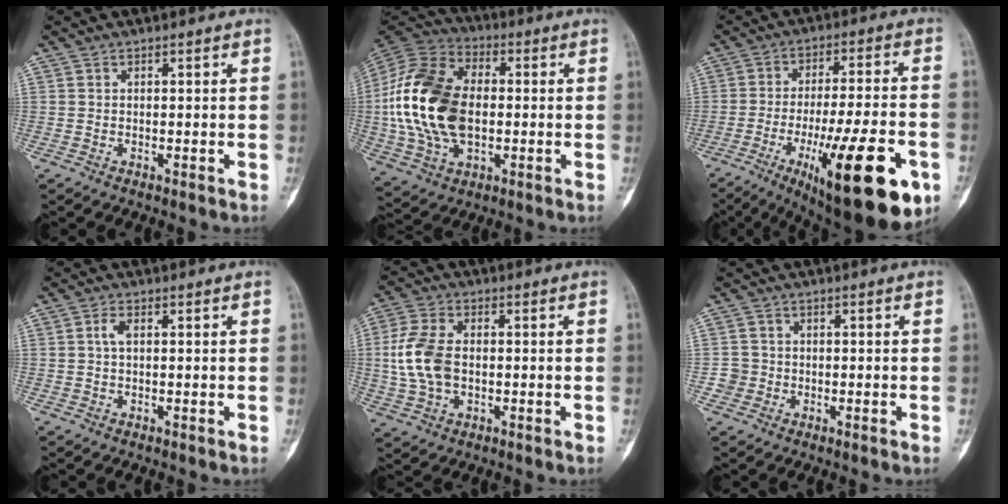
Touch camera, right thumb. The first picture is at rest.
{"total": 22.6, "force": [-0.4, 14.1, 17.6], "torque": [-0.355, 0.008, -0.005]}
{"total": 24.3, "force": [-9.7, 6.5, 21.3], "torque": [-0.287, 0.020, -0.134]}
{"total": 1.9, "force": [0.2, 0.9, 1.6], "torque": [-0.037, 0.003, 0.003]}
{"total": 10.5, "force": [-0.1, 6.8, 8.1], "torque": [-0.172, 0.009, -0.001]}
{"total": 2.4, "force": [-0.6, 2.3, -0.1], "torque": [0.021, 0.009, -0.017]}